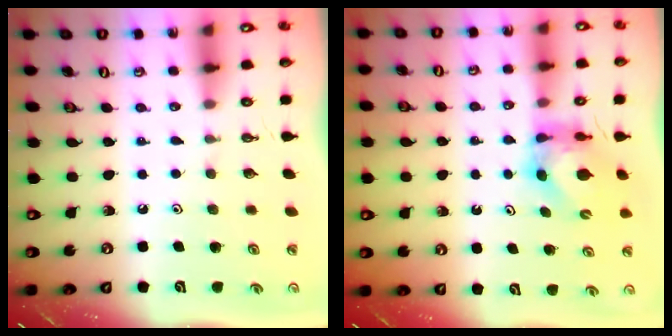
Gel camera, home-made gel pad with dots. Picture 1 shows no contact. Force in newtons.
{"total": 5.6, "press": 5.6, "slide": 0.7}